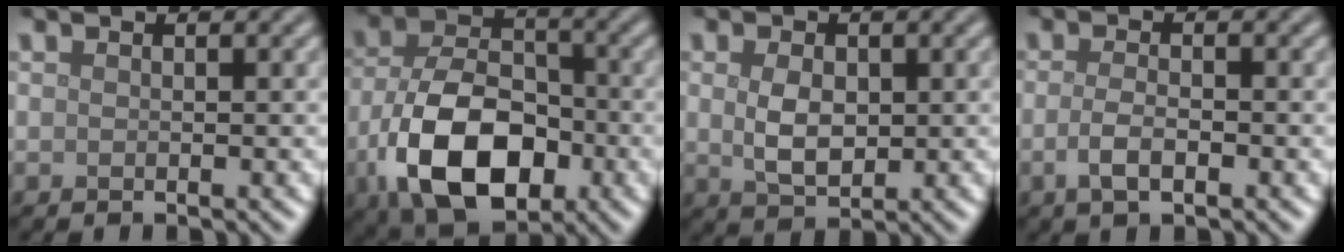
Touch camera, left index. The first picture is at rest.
{"total": 11.5, "force": [-3.9, 7.1, 8.2], "torque": [-0.175, -0.018, -0.072]}
{"total": 3.3, "force": [0.3, 2.1, 2.5], "torque": [-0.057, -0.002, 0.009]}
{"total": 2.4, "force": [-0.8, 0.9, 2.1], "torque": [-0.043, -0.003, -0.016]}